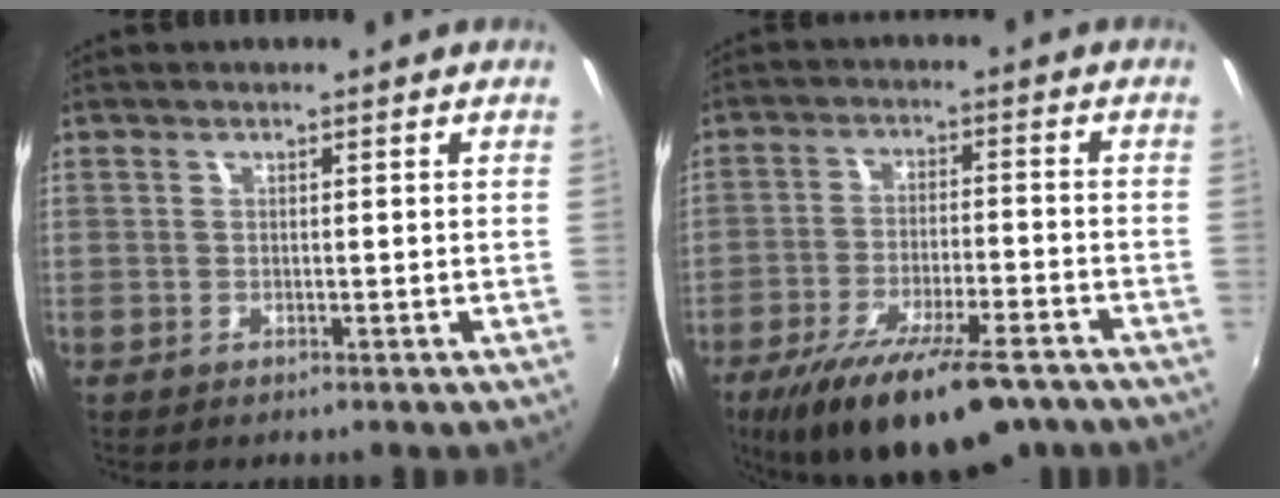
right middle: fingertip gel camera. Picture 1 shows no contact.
{"total": 18.9, "force": [-13.6, 5.7, 11.9], "torque": [-0.218, -0.040, -0.205]}